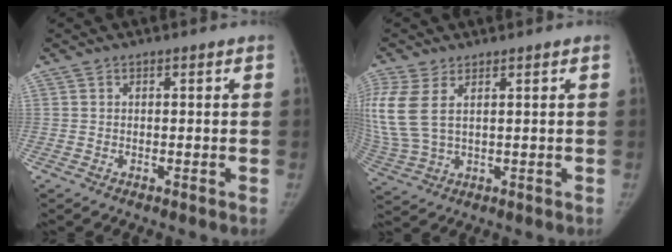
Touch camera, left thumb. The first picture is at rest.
{"total": 12.6, "force": [3.8, 7.1, 9.6], "torque": [-0.266, -0.005, 0.089]}